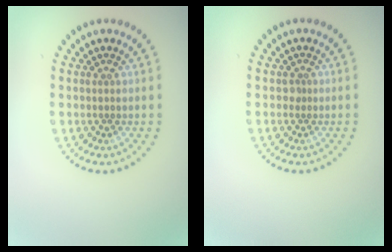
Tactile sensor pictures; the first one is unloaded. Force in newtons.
{"total": 0.7, "press": 0.5, "slide": 0.4}